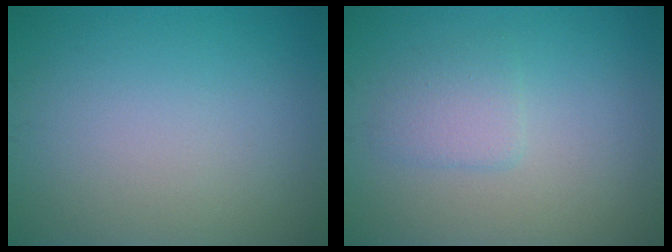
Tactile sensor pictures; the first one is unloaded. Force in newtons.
{"total": 2.0, "press": 2.0, "slide": 0.2}